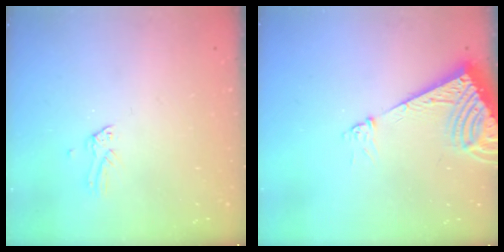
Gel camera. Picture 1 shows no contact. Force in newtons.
{"total": 8.8, "press": 8.7, "slide": 1.1}